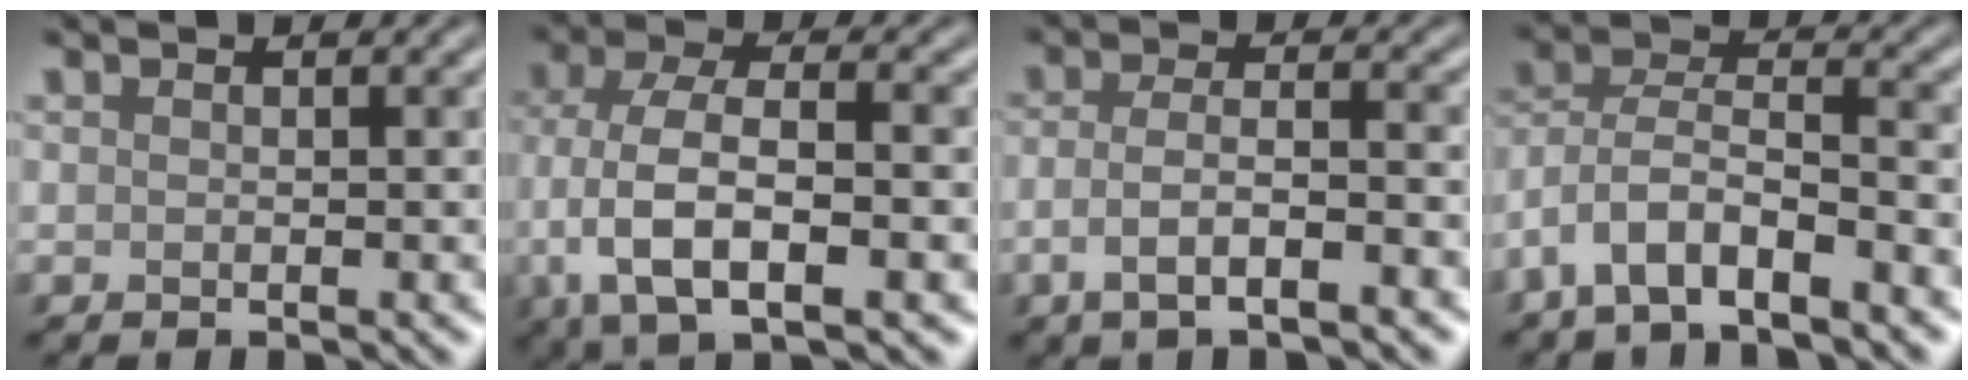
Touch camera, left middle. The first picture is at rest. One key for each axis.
{"total": 8.3, "fx": -1.7, "fy": 3.8, "fz": 7.2, "tx": -0.147, "ty": -0.001, "tz": -0.037}
{"total": 3.6, "fx": -1.6, "fy": 1.1, "fz": 3.1, "tx": -0.059, "ty": 0.003, "tz": -0.035}
{"total": 6.3, "fx": -4.0, "fy": 2.3, "fz": 4.3, "tx": -0.077, "ty": 0.007, "tz": -0.083}